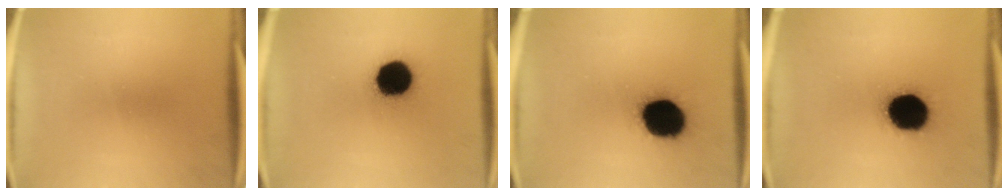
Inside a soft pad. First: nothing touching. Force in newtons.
{"total": 15.4}
{"total": 18.7}
{"total": 19.6}